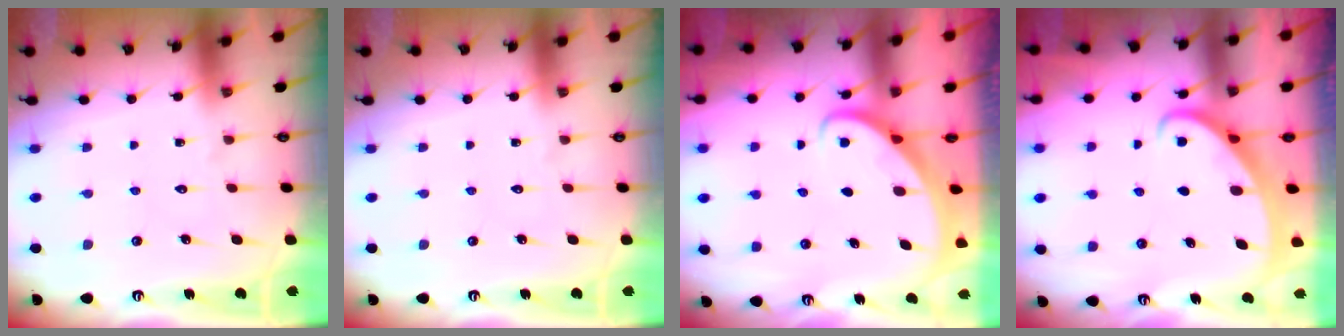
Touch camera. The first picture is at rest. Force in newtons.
{"total": 0.0}
{"total": 2.7, "press": 2.7, "slide": 0.3}
{"total": 2.4, "press": 2.4, "slide": 0.2}